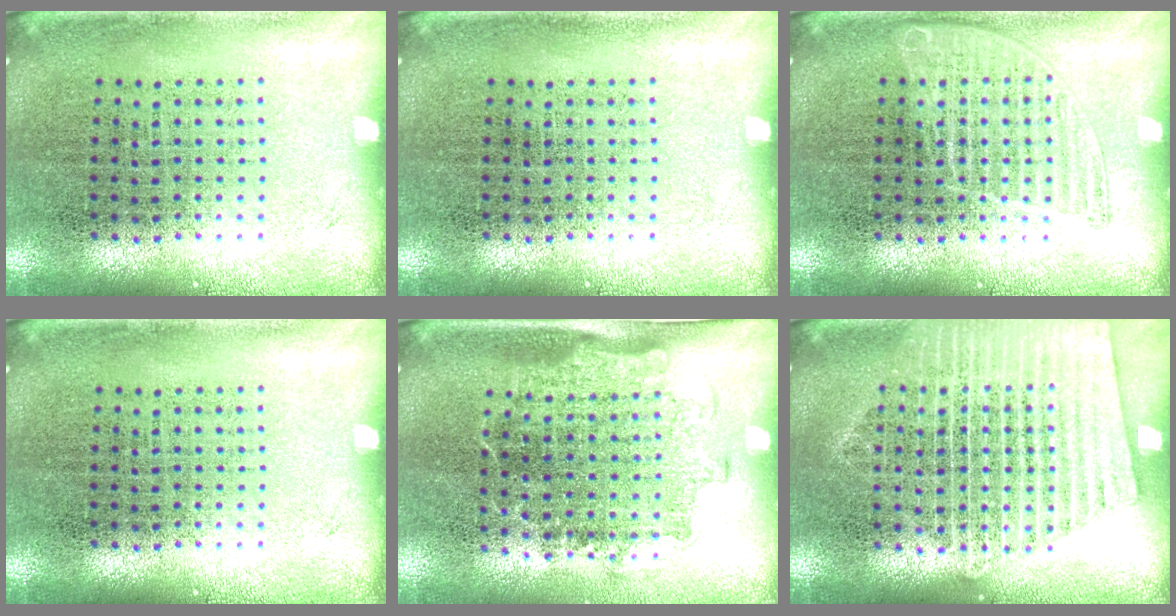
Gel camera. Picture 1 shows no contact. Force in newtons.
{"total": 0.0}
{"total": 1.6, "press": 1.6, "slide": 0.2}
{"total": 0.0}
{"total": 1.4, "press": 1.2, "slide": 0.8}
{"total": 1.8, "press": 1.8, "slide": 0.3}